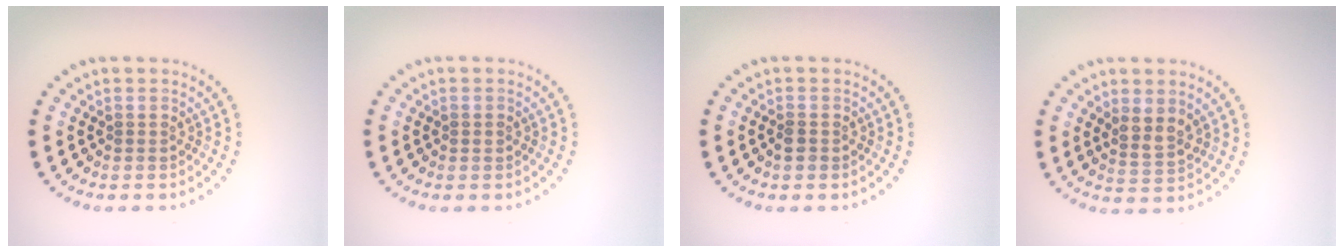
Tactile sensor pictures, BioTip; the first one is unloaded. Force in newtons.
{"total": 0.6, "press": 0.6, "slide": 0.1}
{"total": 1.3, "press": 1.2, "slide": 0.6}
{"total": 2.1, "press": 1.8, "slide": 1.1}